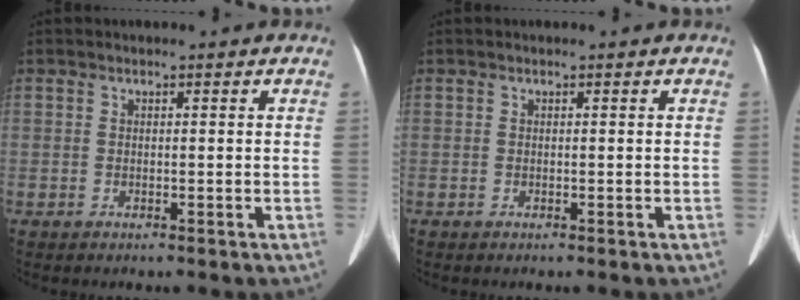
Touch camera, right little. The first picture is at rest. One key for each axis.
{"total": 0.0}